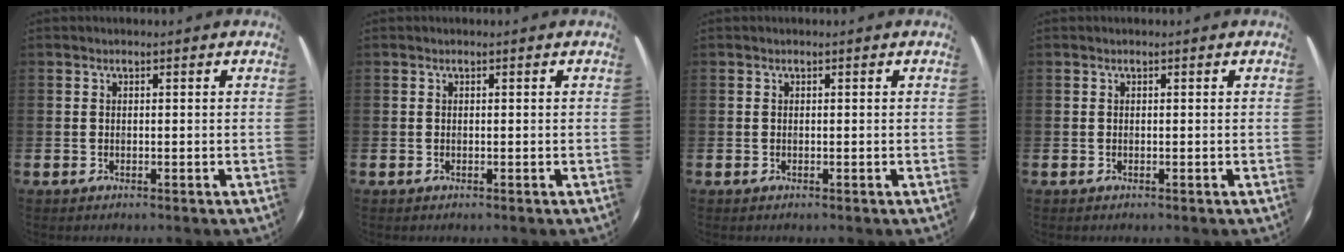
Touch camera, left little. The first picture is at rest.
{"total": 0.0}
{"total": 0.0}
{"total": 0.0}